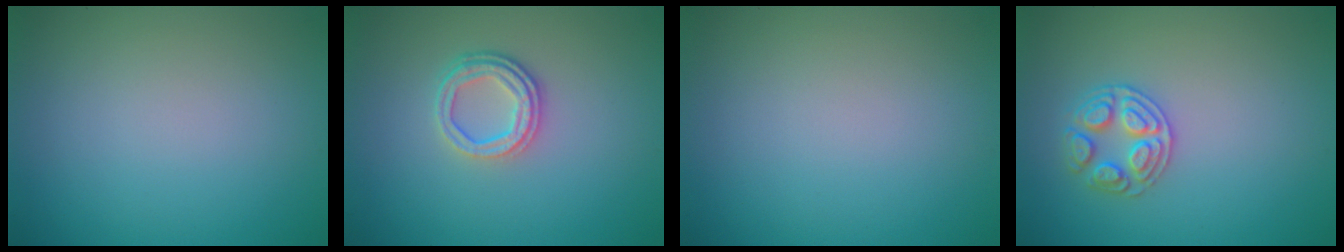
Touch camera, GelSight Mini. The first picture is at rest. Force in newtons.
{"total": 3.1, "press": 2.5, "slide": 1.8}
{"total": 0.0}
{"total": 2.7, "press": 2.7, "slide": 0.3}